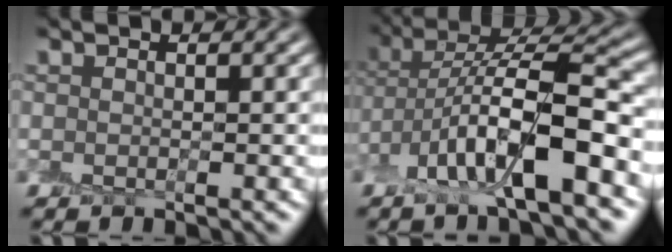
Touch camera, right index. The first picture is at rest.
{"total": 8.6, "force": [-3.2, 2.6, 7.6], "torque": [-0.135, 0.010, -0.060]}